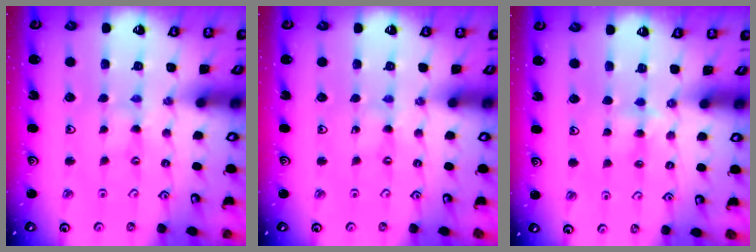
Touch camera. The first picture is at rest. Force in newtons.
{"total": 0.0}
{"total": 3.2, "press": 3.2, "slide": 0.5}